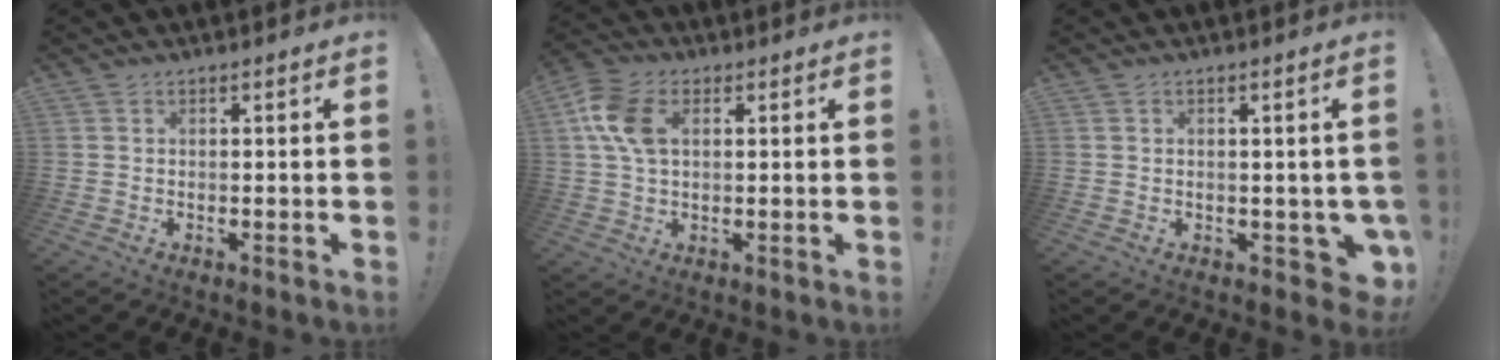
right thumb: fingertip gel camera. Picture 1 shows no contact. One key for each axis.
{"total": 10.8, "fx": 2.7, "fy": 6.9, "fz": 7.8, "tx": -0.166, "ty": 0.008, "tz": 0.053}
{"total": 5.1, "fx": -0.8, "fy": 3.5, "fz": 3.6, "tx": -0.023, "ty": 0.004, "tz": -0.005}